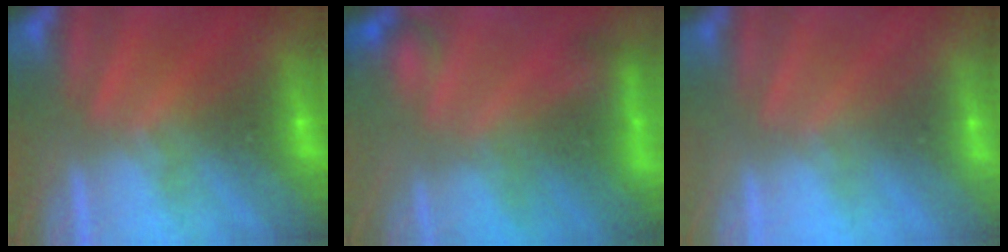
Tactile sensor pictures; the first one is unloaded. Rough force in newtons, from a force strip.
{"total": 6.0}
{"total": 2.8}